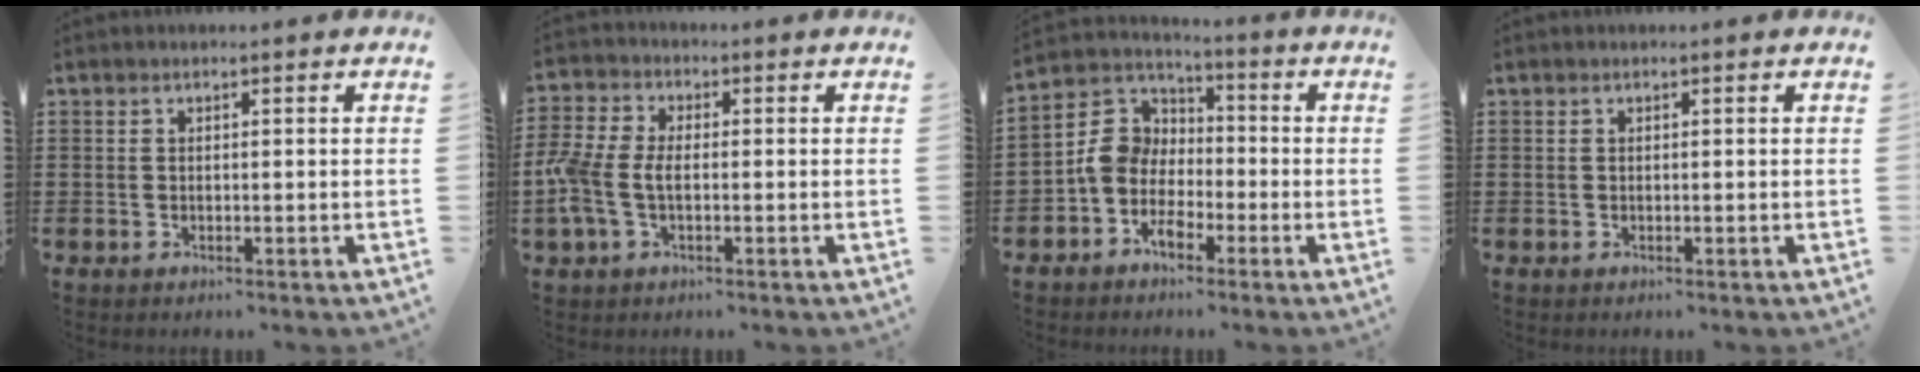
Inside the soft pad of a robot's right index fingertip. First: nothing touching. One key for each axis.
{"total": 5.5, "fx": -1.2, "fy": 3.4, "fz": 4.2, "tx": -0.119, "ty": -0.005, "tz": -0.033}
{"total": 6.6, "fx": -1.7, "fy": 5.7, "fz": 2.8, "tx": -0.099, "ty": 0.003, "tz": -0.042}
{"total": 0.0}